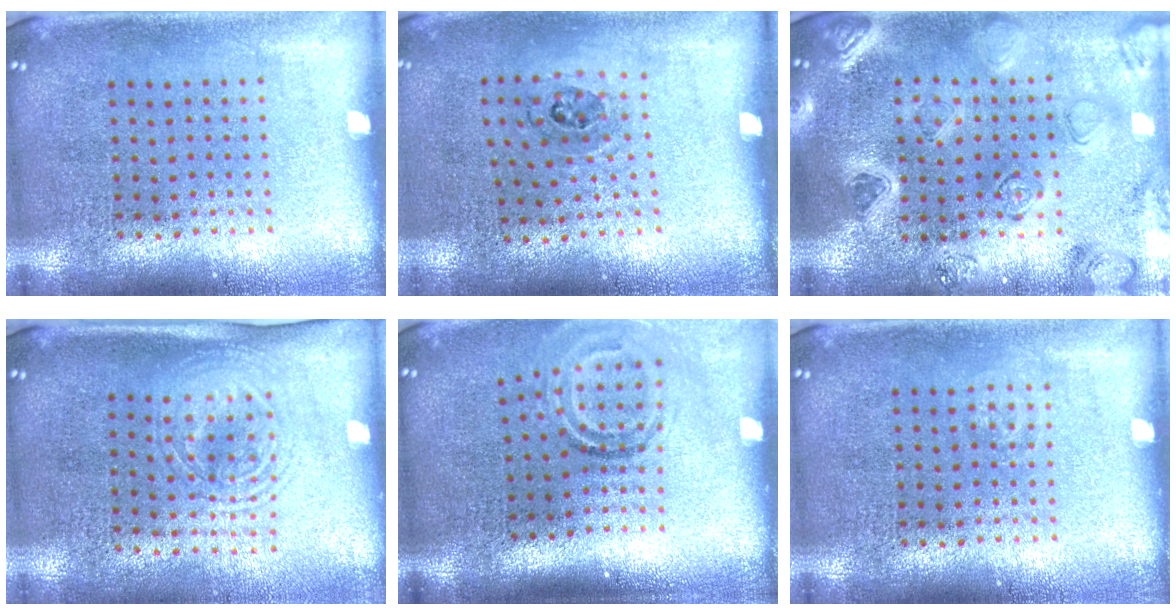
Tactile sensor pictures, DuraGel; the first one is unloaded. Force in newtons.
{"total": 1.1, "press": 0.7, "slide": 0.8}
{"total": 2.3, "press": 2.3, "slide": 0.1}
{"total": 1.6, "press": 1.3, "slide": 0.9}
{"total": 1.9, "press": 1.2, "slide": 1.4}
{"total": 0.6, "press": 0.6, "slide": 0.2}